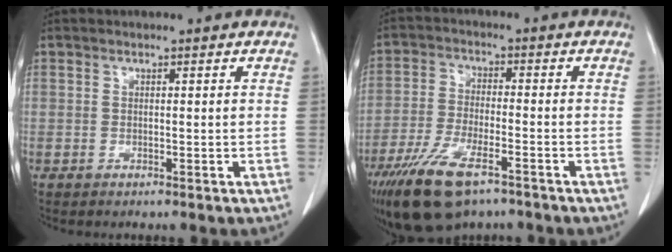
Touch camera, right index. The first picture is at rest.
{"total": 11.7, "force": [-7.7, 3.6, 8.0], "torque": [-0.159, -0.021, -0.136]}